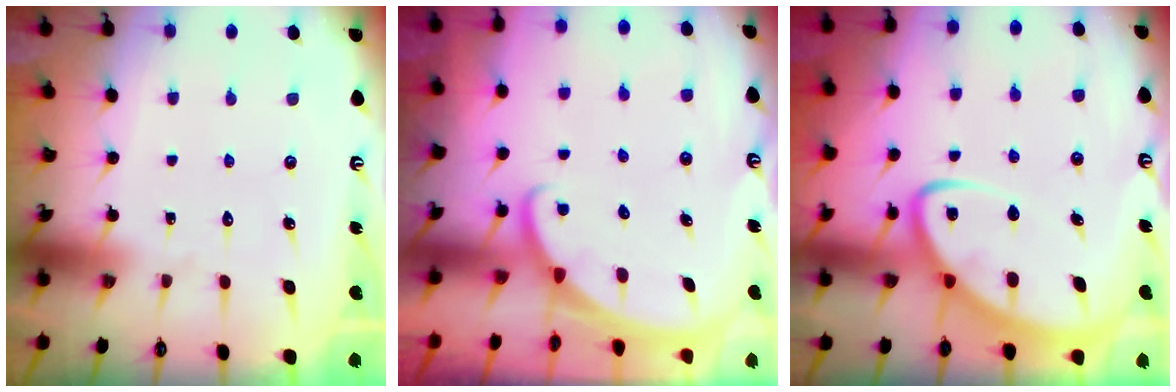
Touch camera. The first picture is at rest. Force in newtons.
{"total": 1.4, "press": 1.4, "slide": 0.0}
{"total": 6.6, "press": 6.5, "slide": 0.7}